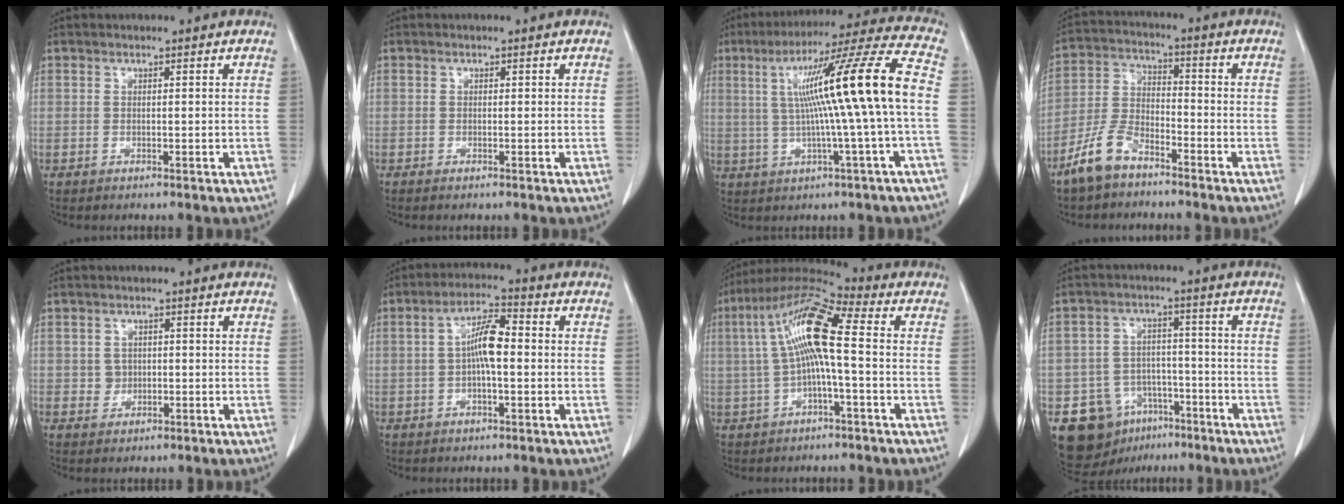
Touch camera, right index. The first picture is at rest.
{"total": 0.6, "force": [-0.4, 0.2, 0.5], "torque": [-0.007, 0.000, -0.007]}
{"total": 17.1, "force": [0.6, -1.5, 17.0], "torque": [-0.267, 0.023, 0.007]}
{"total": 8.0, "force": [-6.0, 3.2, 4.3], "torque": [-0.106, -0.002, -0.123]}
{"total": 2.0, "force": [-0.1, 1.9, 0.7], "torque": [-0.008, 0.003, 0.002]}
{"total": 6.5, "force": [0.0, 1.6, 6.3], "torque": [-0.122, 0.018, -0.005]}
{"total": 11.4, "force": [0.6, 1.3, 11.4], "torque": [-0.225, 0.033, 0.005]}
{"total": 11.4, "force": [-6.3, 8.7, 3.8], "torque": [-0.062, 0.030, -0.090]}